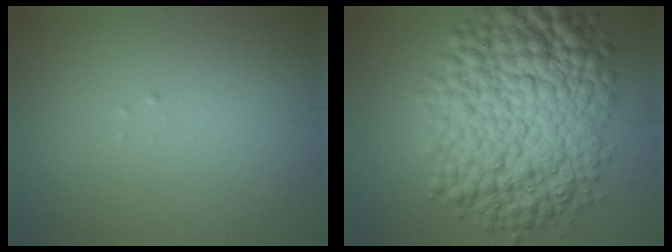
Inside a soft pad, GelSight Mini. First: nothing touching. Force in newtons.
{"total": 14.3, "press": 14.3, "slide": 0.3}